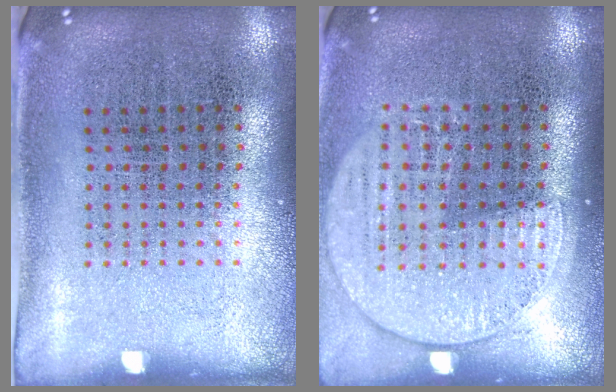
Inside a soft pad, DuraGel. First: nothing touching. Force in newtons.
{"total": 1.5, "press": 1.3, "slide": 0.7}